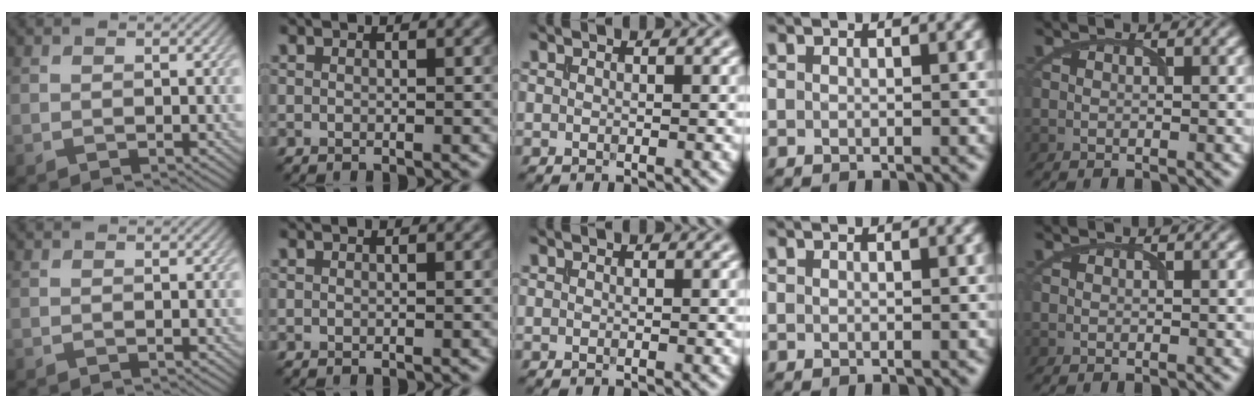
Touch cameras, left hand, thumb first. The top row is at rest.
{}